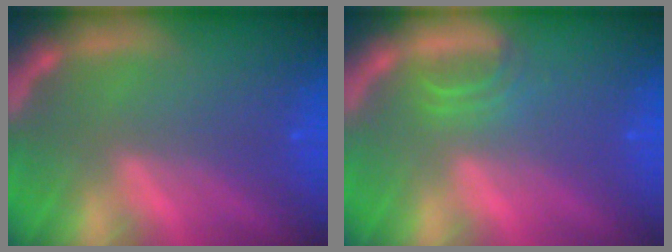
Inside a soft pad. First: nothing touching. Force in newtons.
{"total": 1.9}